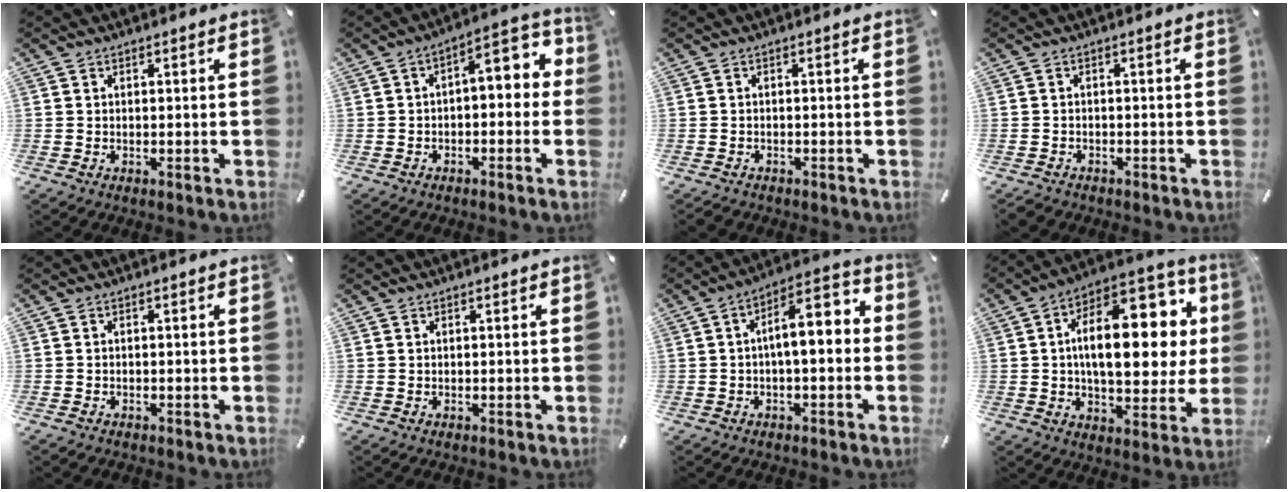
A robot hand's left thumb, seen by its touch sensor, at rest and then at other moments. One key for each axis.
{"total": 6.0, "fx": 0.0, "fy": 3.3, "fz": 5.1, "tx": -0.066, "ty": -0.015, "tz": -0.013}
{"total": 1.2, "fx": -1.0, "fy": 0.6, "fz": 0.2, "tx": -0.011, "ty": 0.002, "tz": -0.026}
{"total": 1.7, "fx": -1.4, "fy": 0.9, "fz": 0.3, "tx": -0.013, "ty": 0.005, "tz": -0.033}
{"total": 0.7, "fx": -0.6, "fy": 0.4, "fz": 0.1, "tx": -0.002, "ty": 0.002, "tz": -0.014}
{"total": 0.0}
{"total": 9.4, "fx": 0.4, "fy": 4.2, "fz": 8.4, "tx": -0.121, "ty": -0.008, "tz": 0.000}
{"total": 22.6, "fx": 4.5, "fy": 11.6, "fz": 18.9, "tx": -0.288, "ty": -0.023, "tz": 0.070}